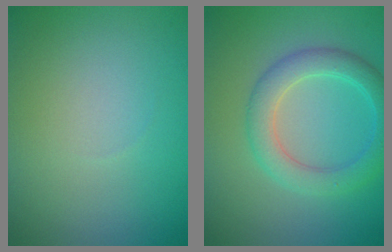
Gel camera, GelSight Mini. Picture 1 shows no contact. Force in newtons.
{"total": 4.1, "press": 4.0, "slide": 0.2}